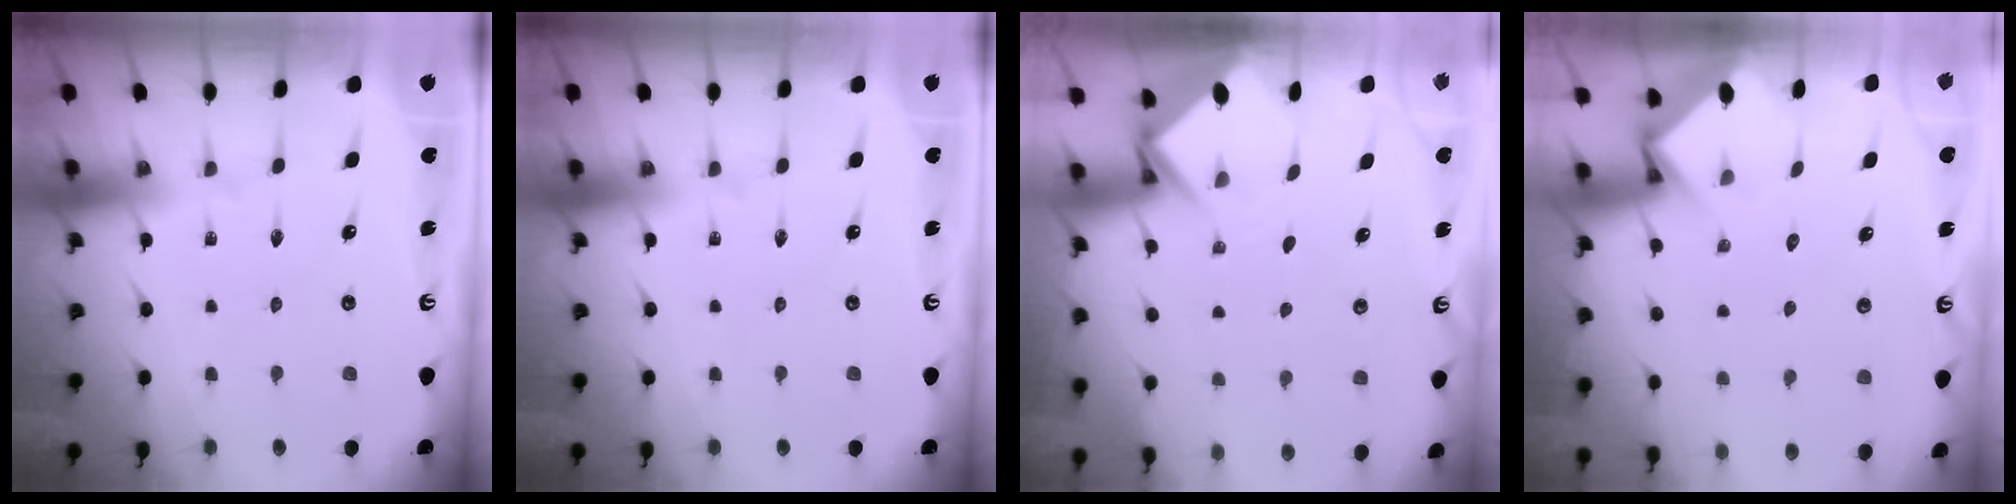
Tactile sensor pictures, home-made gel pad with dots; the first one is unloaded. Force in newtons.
{"total": 0.0}
{"total": 3.8, "press": 3.8, "slide": 0.1}
{"total": 3.6, "press": 3.5, "slide": 0.3}